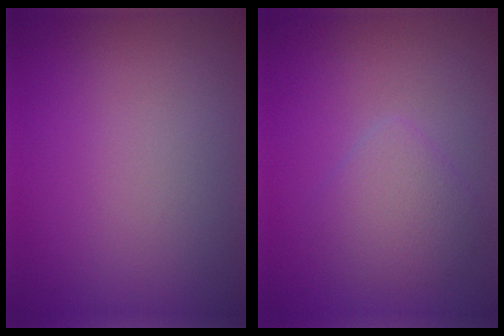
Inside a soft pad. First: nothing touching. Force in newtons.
{"total": 2.6, "press": 2.5, "slide": 0.1}